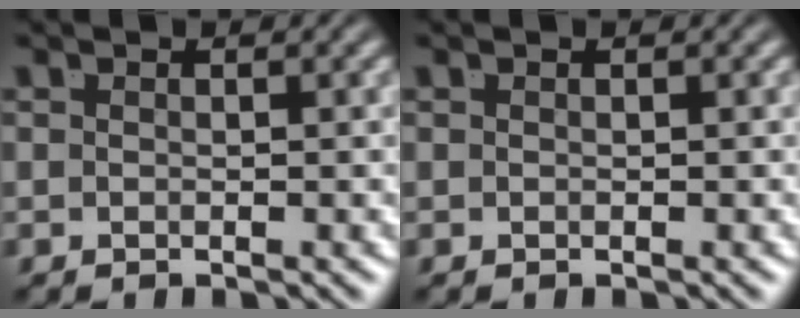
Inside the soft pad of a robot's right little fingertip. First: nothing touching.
{"total": 0.0}